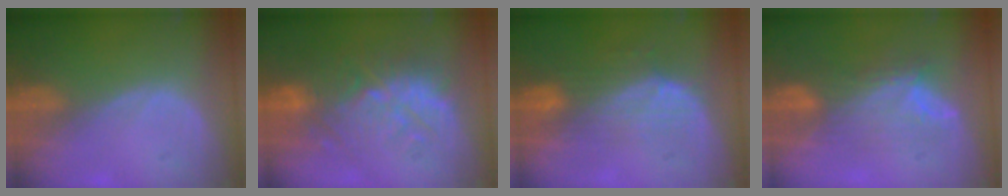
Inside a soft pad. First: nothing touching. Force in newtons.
{"total": 10.1, "press": 9.7, "slide": 2.8}
{"total": 7.5, "press": 6.8, "slide": 3.2}
{"total": 7.1, "press": 6.9, "slide": 1.6}